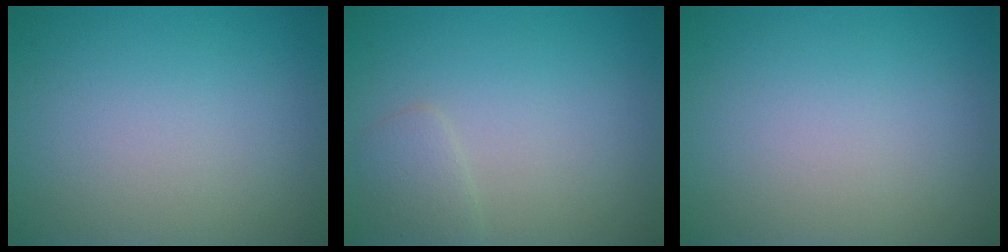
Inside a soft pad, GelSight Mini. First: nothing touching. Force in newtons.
{"total": 1.4, "press": 1.4, "slide": 0.1}
{"total": 0.0}